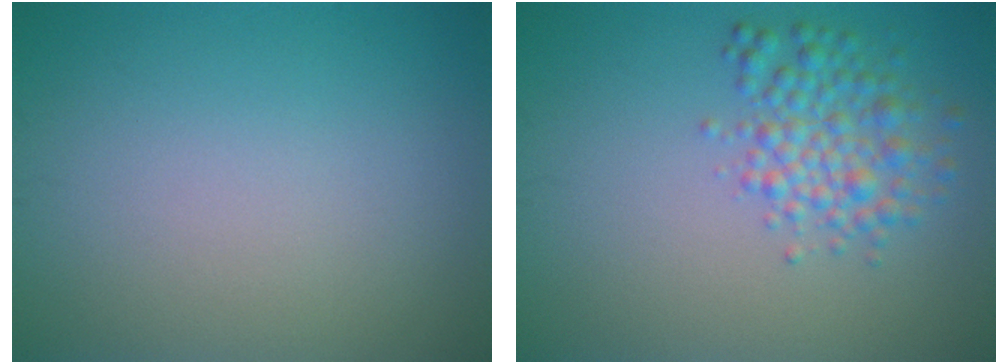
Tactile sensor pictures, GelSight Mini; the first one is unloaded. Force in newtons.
{"total": 3.6, "press": 3.6, "slide": 0.0}